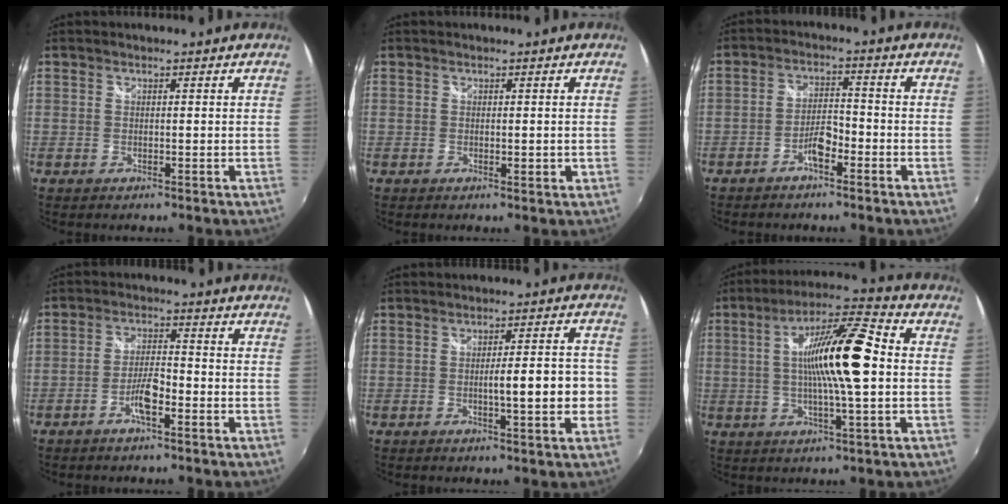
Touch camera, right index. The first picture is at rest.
{"total": 1.5, "force": [-0.1, 0.6, 1.4], "torque": [-0.018, -0.001, -0.001]}
{"total": 4.4, "force": [-2.8, 1.4, 3.1], "torque": [-0.066, 0.008, -0.048]}
{"total": 5.0, "force": [-2.7, 1.2, 4.1], "torque": [-0.086, 0.004, -0.050]}
{"total": 8.1, "force": [-1.6, 1.5, 7.7], "torque": [-0.119, 0.001, -0.017]}
{"total": 15.0, "force": [0.5, 2.0, 14.9], "torque": [-0.265, 0.011, 0.000]}